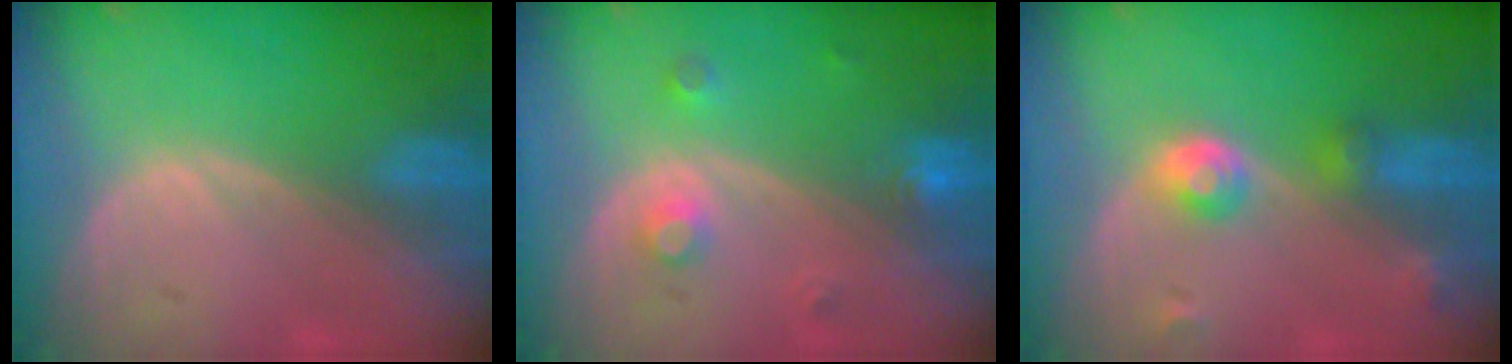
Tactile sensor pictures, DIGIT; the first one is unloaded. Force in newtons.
{"total": 3.2, "press": 2.9, "slide": 1.1}
{"total": 4.5, "press": 4.1, "slide": 1.8}